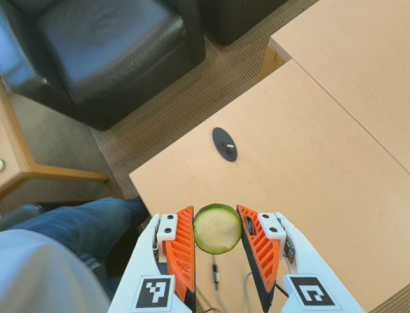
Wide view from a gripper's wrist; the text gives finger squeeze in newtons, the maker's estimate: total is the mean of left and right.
{"total": 7.9, "left": 7.6, "right": 8.2}